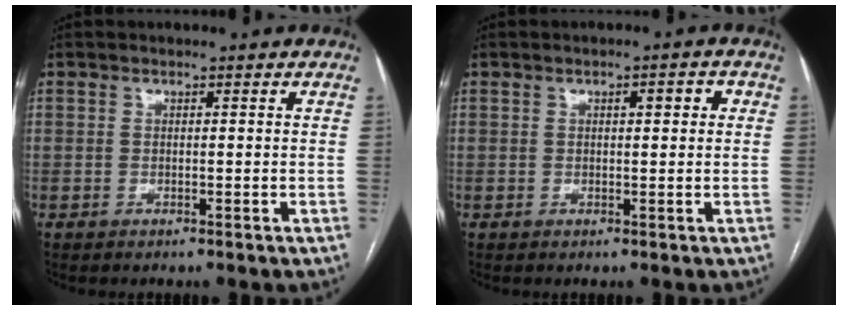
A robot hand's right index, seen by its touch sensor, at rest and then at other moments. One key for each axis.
{"total": 2.4, "fx": 0.7, "fy": 0.8, "fz": 2.2, "tx": -0.033, "ty": 0.009, "tz": 0.009}